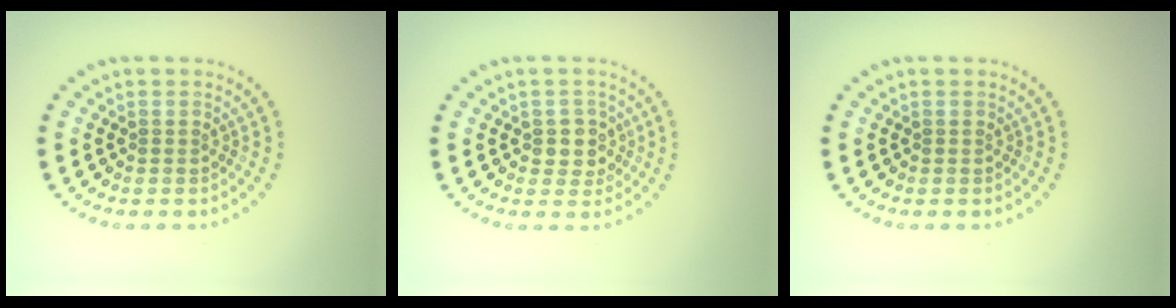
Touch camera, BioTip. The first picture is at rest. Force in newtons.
{"total": 2.4, "press": 2.1, "slide": 1.2}
{"total": 0.0}